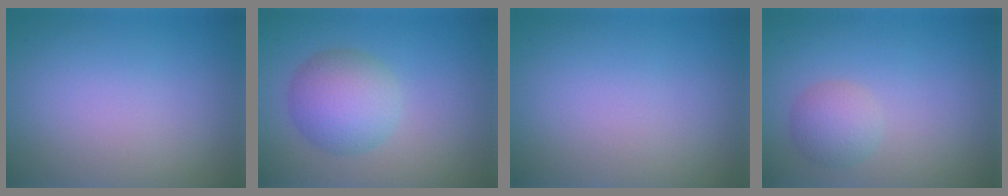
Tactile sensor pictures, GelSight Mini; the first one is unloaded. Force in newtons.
{"total": 5.1, "press": 5.1, "slide": 0.3}
{"total": 0.0}
{"total": 2.4, "press": 2.4, "slide": 0.1}